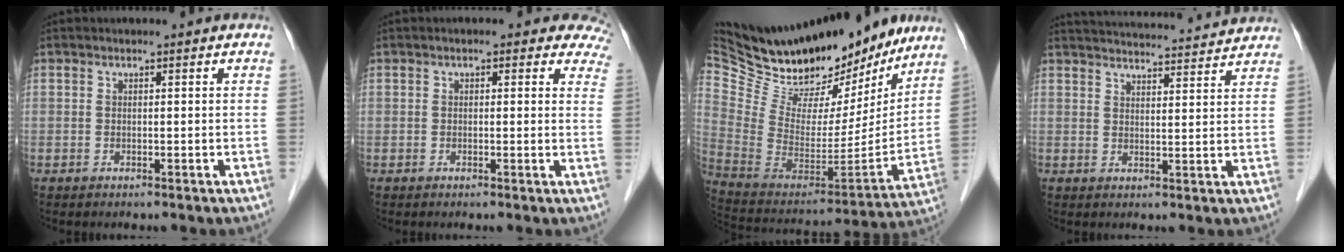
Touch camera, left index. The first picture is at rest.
{"total": 6.5, "force": [5.3, 2.9, 2.4], "torque": [0.009, -0.003, 0.029]}
{"total": 30.5, "force": [26.2, 10.4, 11.7], "torque": [-0.222, -0.022, 0.399]}
{"total": 18.4, "force": [17.8, 1.5, 4.6], "torque": [-0.073, 0.017, 0.237]}